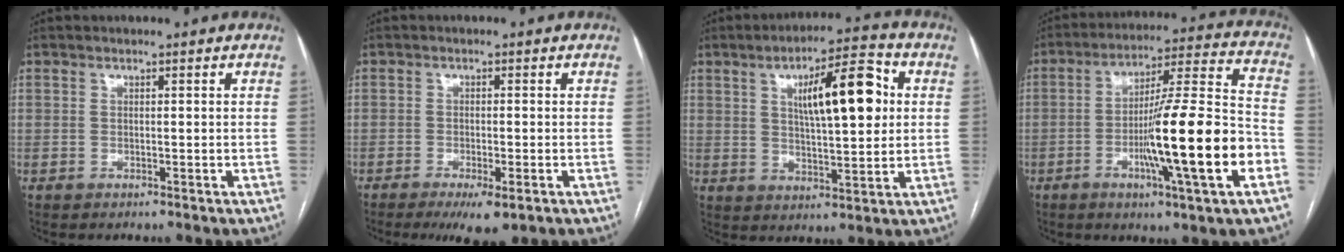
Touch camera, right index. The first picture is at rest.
{"total": 5.4, "force": [-3.1, 1.1, 4.3], "torque": [-0.066, -0.012, -0.044]}
{"total": 12.9, "force": [3.3, 3.2, 12.1], "torque": [-0.187, 0.019, 0.052]}
{"total": 19.0, "force": [-5.7, 0.1, 18.1], "torque": [-0.284, -0.004, -0.092]}